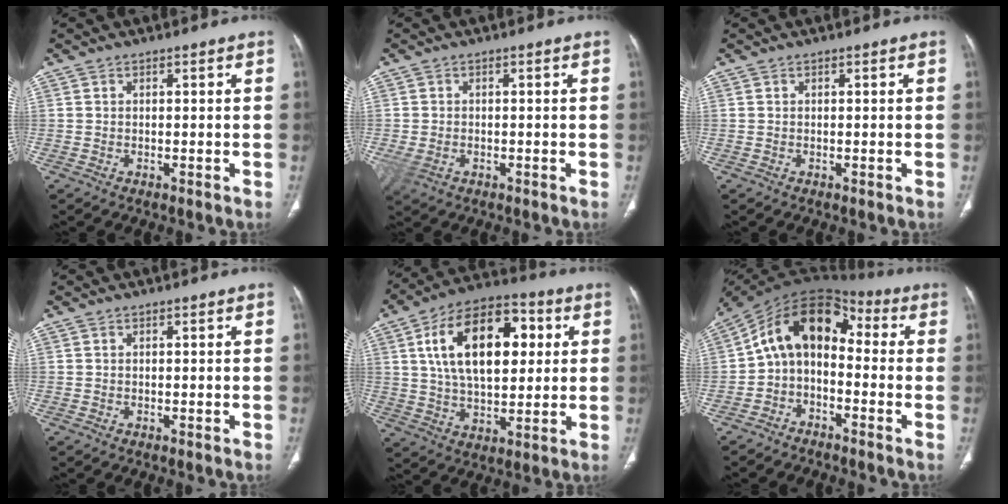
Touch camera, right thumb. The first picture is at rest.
{"total": 3.1, "force": [-1.0, 2.2, 1.9], "torque": [-0.048, 0.000, -0.010]}
{"total": 0.0}
{"total": 0.0}
{"total": 20.7, "force": [5.2, 11.5, 16.5], "torque": [-0.248, 0.009, 0.083]}
{"total": 12.8, "force": [-0.9, 8.4, 9.6], "torque": [-0.145, 0.073, -0.035]}